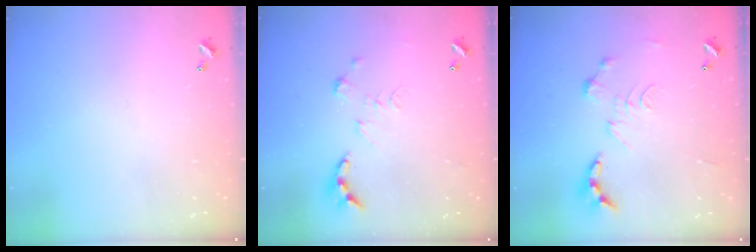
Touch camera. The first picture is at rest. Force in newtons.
{"total": 0.0}
{"total": 0.0}